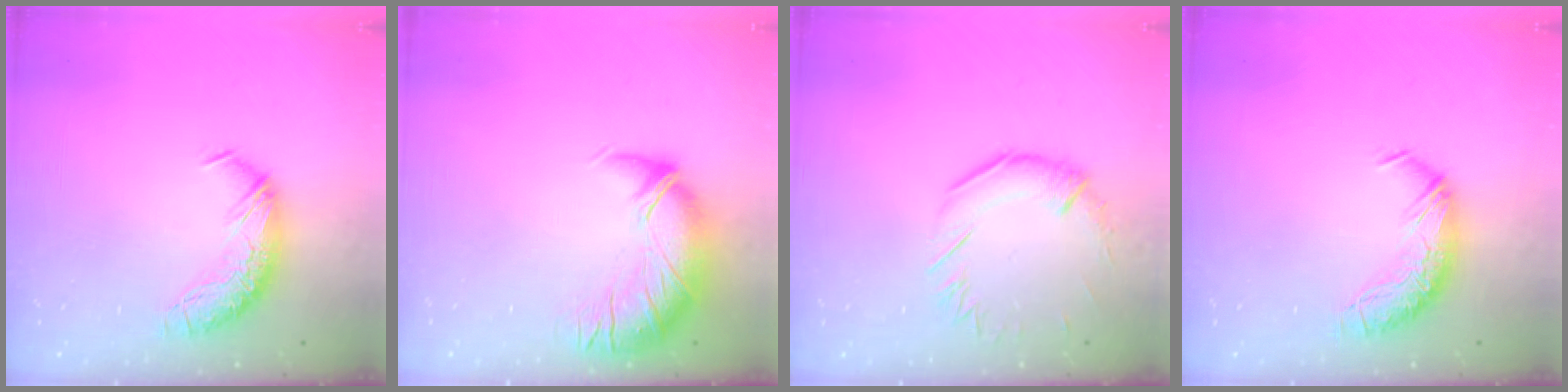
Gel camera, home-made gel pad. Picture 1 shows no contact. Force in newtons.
{"total": 2.9, "press": 1.6, "slide": 2.3}
{"total": 0.8, "press": 0.7, "slide": 0.4}
{"total": 0.0}